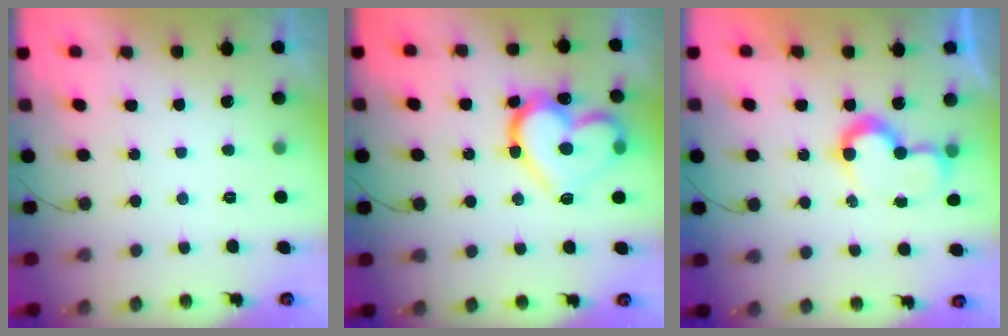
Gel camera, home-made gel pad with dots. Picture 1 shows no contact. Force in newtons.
{"total": 20.2, "press": 20.1, "slide": 1.6}
{"total": 8.3, "press": 8.3, "slide": 0.2}